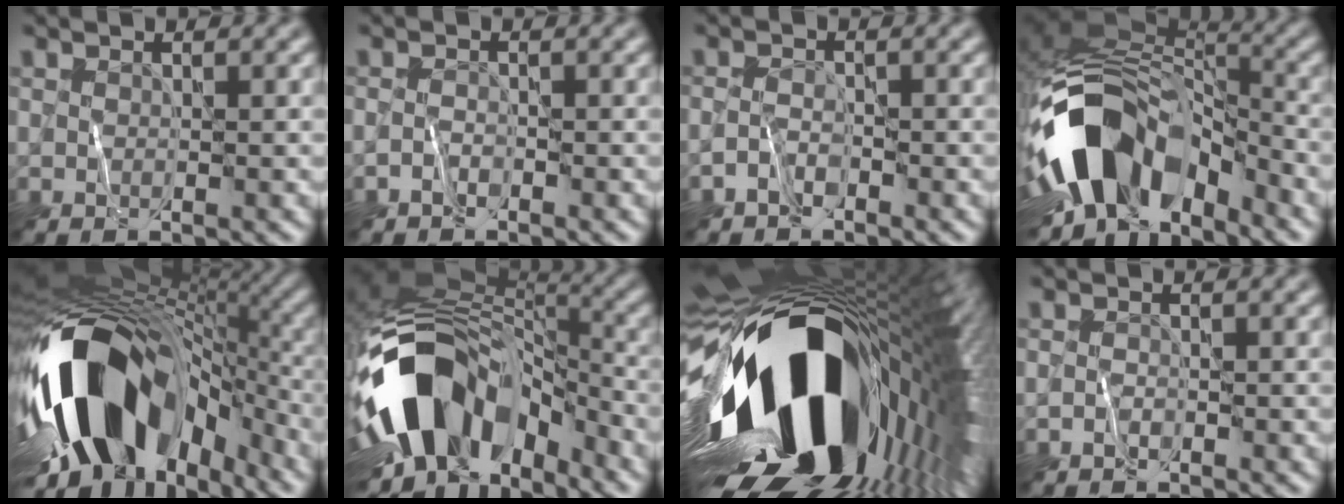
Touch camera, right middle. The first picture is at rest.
{"total": 0.9, "force": [-0.8, 0.4, 0.2], "torque": [-0.004, 0.009, -0.017]}
{"total": 1.5, "force": [-1.3, 0.6, 0.6], "torque": [-0.011, 0.011, -0.027]}
{"total": 13.5, "force": [-5.5, 8.3, 9.1], "torque": [-0.164, 0.011, -0.110]}
{"total": 15.9, "force": [-4.2, 9.6, 12.0], "torque": [-0.206, 0.004, -0.071]}
{"total": 14.6, "force": [-5.2, 9.7, 9.7], "torque": [-0.188, 0.005, -0.098]}
{"total": 21.0, "force": [-3.1, 11.6, 17.3], "torque": [-0.298, -0.030, -0.066]}
{"total": 0.6, "force": [-0.6, 0.2, 0.1], "torque": [-0.002, 0.007, -0.010]}